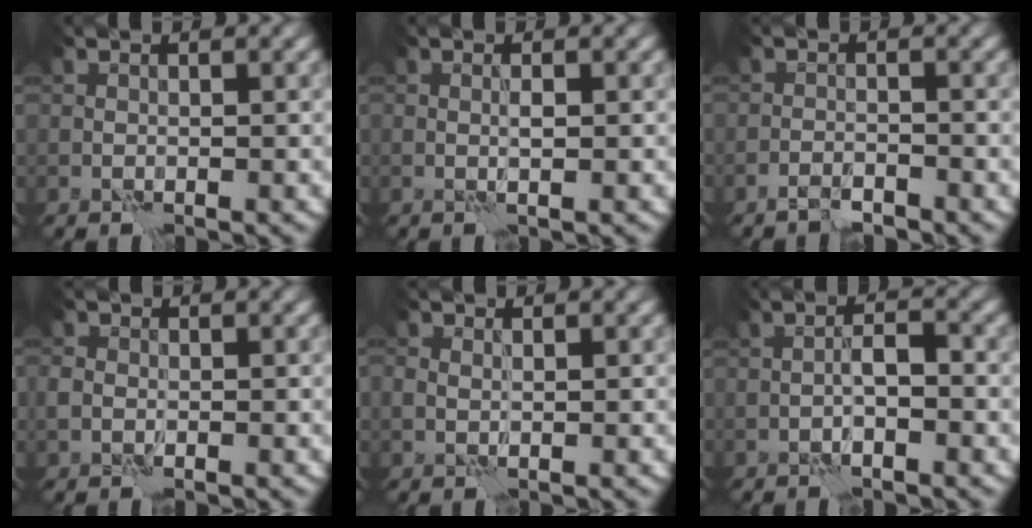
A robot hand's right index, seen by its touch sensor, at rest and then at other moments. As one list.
[{"total": 0.7, "force": [0.3, -0.2, 0.6], "torque": [-0.013, 0.000, 0.007]}, {"total": 1.3, "force": [-1.2, 0.2, 0.5], "torque": [-0.006, 0.005, -0.025]}, {"total": 1.0, "force": [-0.2, 0.8, 0.5], "torque": [-0.010, 0.000, -0.009]}, {"total": 1.0, "force": [0.4, 0.8, 0.5], "torque": [-0.010, -0.002, 0.009]}, {"total": 1.6, "force": [-0.5, 0.2, 1.4], "torque": [-0.026, 0.009, -0.014]}]